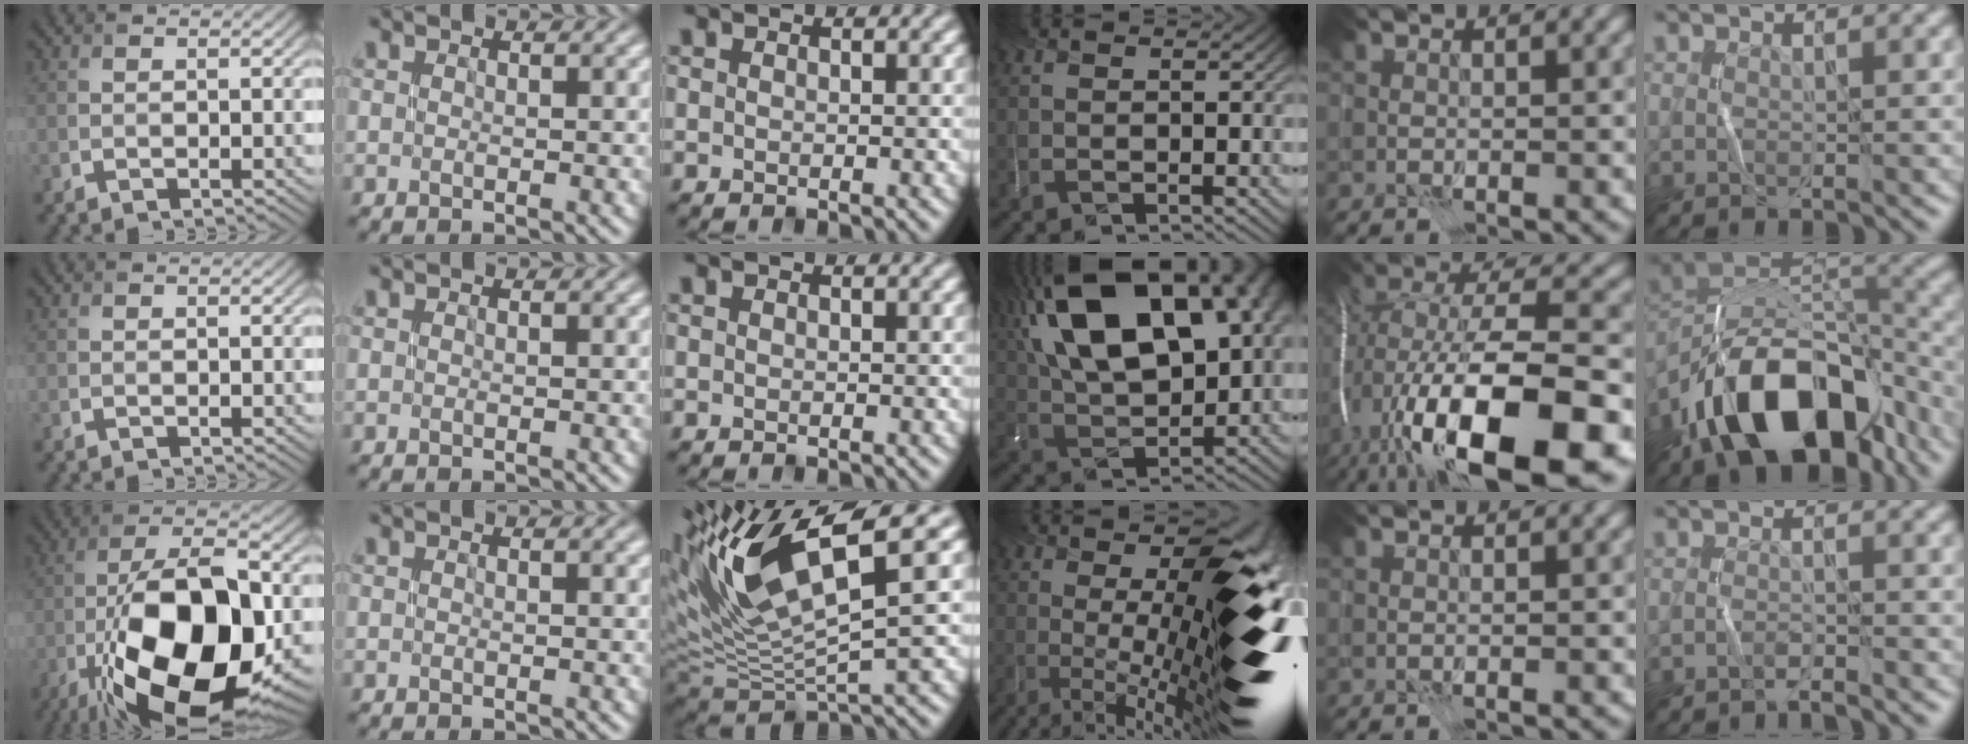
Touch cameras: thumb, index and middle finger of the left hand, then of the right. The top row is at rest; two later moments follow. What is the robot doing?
{"motion": "open", "object": "stapler"}